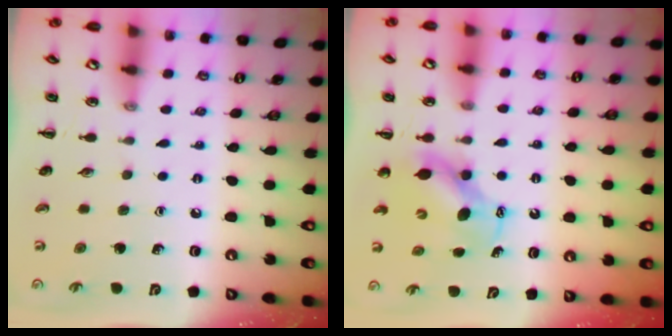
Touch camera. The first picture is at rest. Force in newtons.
{"total": 6.5, "press": 6.4, "slide": 1.0}